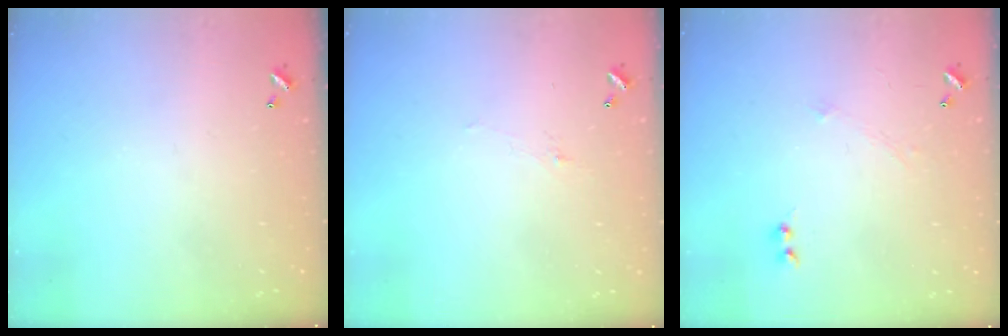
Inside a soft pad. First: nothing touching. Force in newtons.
{"total": 0.8, "press": 0.5, "slide": 0.6}
{"total": 1.1, "press": 0.9, "slide": 0.5}